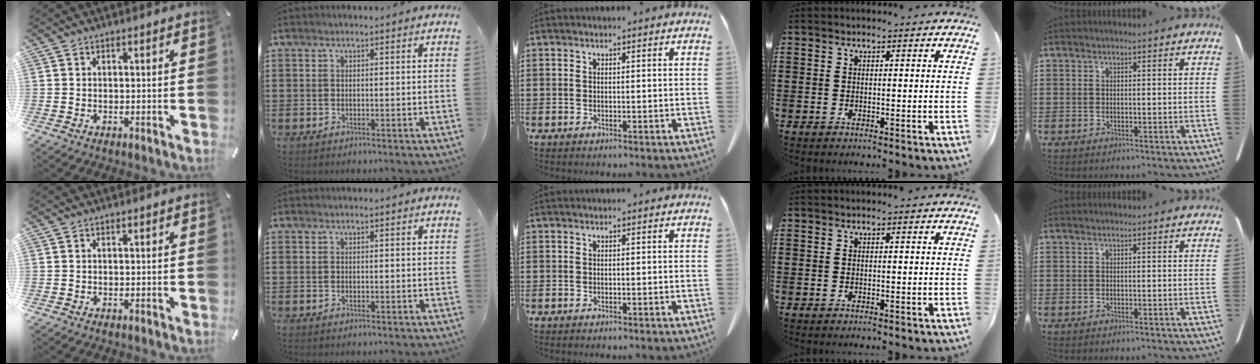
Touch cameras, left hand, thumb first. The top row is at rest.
{}